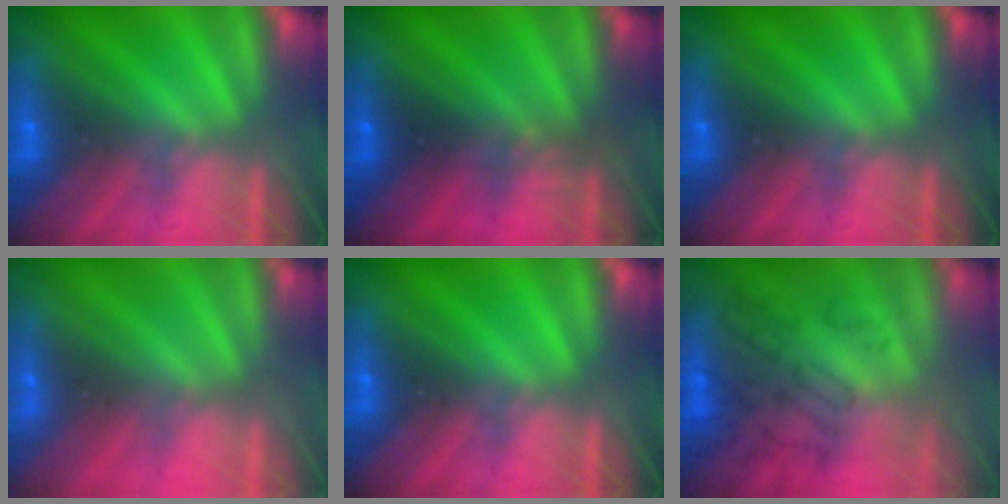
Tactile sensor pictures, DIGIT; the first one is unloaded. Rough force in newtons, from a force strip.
{"total": 2.3}
{"total": 0.0}
{"total": 2.8}
{"total": 0.0}
{"total": 3.3}